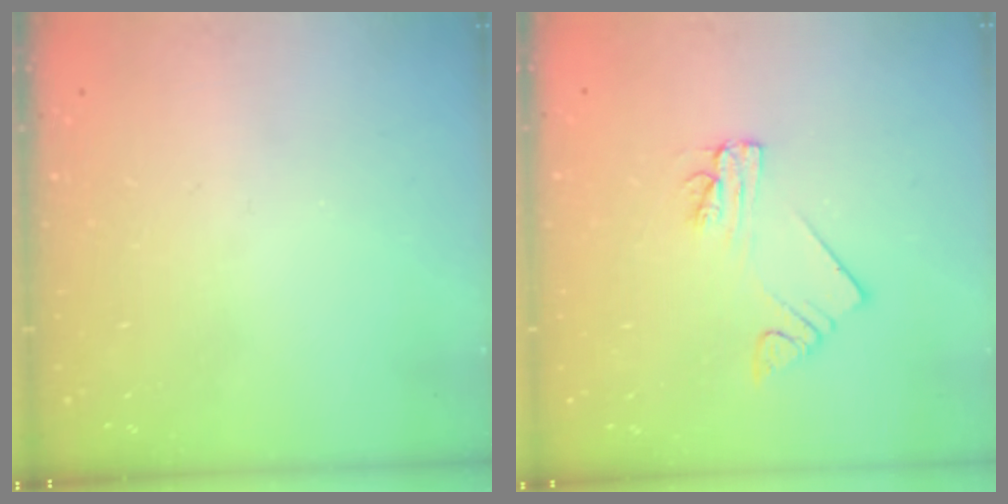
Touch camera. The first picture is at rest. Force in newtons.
{"total": 2.2, "press": 2.2, "slide": 0.1}